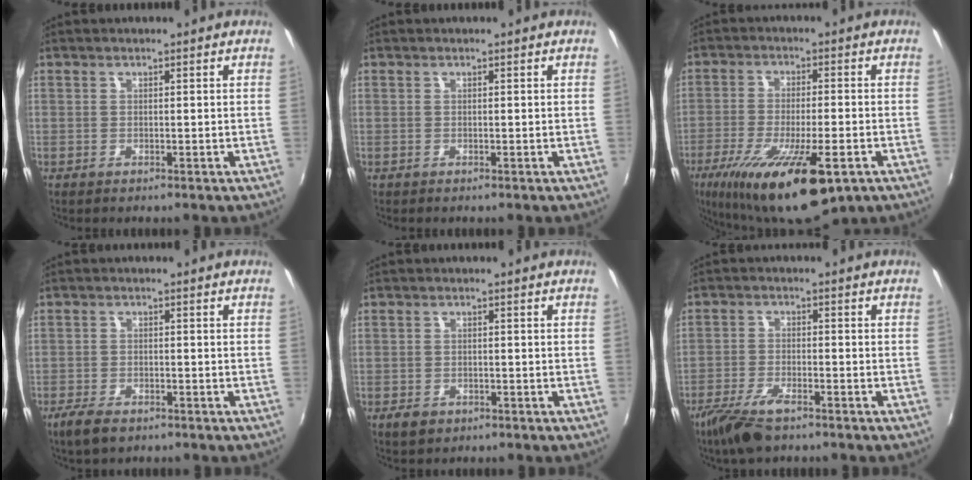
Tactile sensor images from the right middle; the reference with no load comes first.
{"total": 0.0}
{"total": 19.2, "force": [-11.2, 5.5, 14.6], "torque": [-0.278, -0.065, -0.182]}
{"total": 5.1, "force": [-3.6, 2.3, 2.9], "torque": [-0.078, -0.016, -0.065]}
{"total": 2.9, "force": [-1.7, 2.0, 1.3], "torque": [-0.031, -0.004, -0.025]}
{"total": 8.3, "force": [-5.9, 2.7, 5.2], "torque": [-0.130, -0.021, -0.116]}